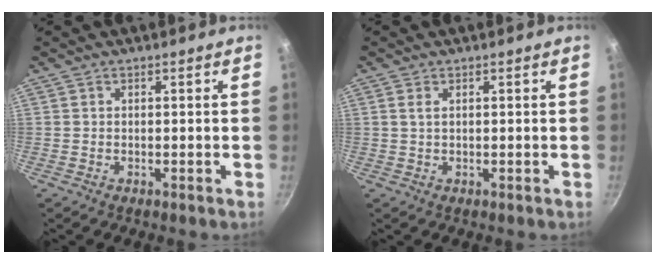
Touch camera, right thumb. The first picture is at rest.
{"total": 1.3, "force": [0.5, 0.7, 1.0], "torque": [-0.020, 0.001, 0.010]}